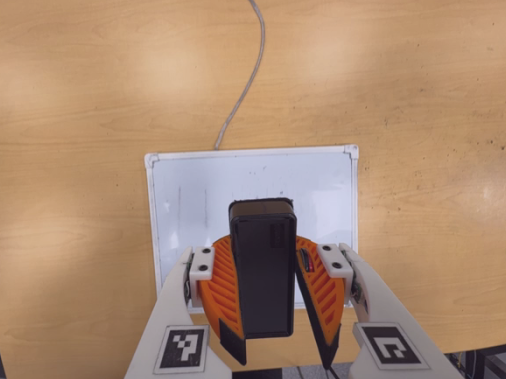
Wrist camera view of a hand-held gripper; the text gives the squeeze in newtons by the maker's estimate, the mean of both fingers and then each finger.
{"total": 9.8, "left": 10.0, "right": 9.5}